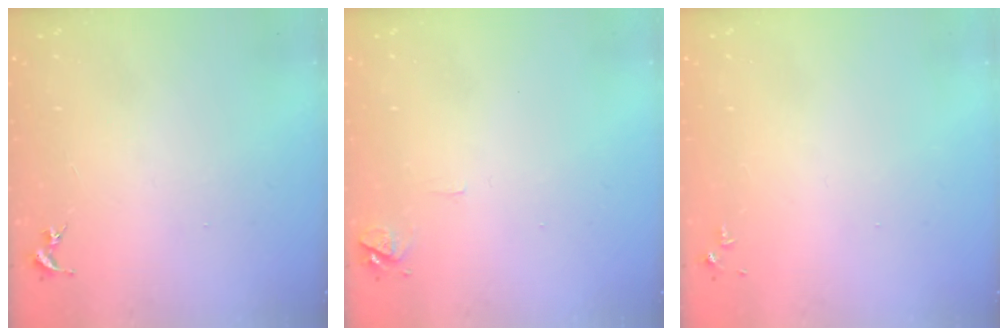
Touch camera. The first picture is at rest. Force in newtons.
{"total": 6.3, "press": 6.3, "slide": 0.7}
{"total": 2.8, "press": 2.8, "slide": 0.4}